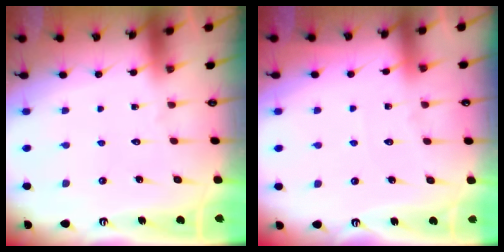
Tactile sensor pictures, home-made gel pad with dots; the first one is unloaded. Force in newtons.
{"total": 4.4, "press": 4.3, "slide": 0.7}